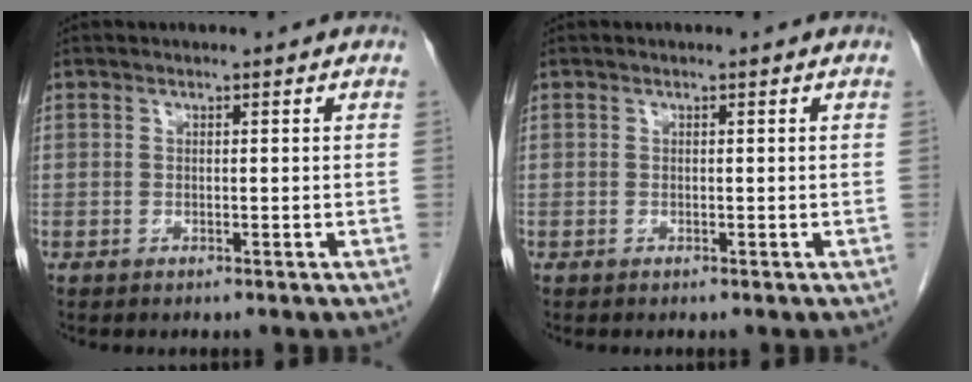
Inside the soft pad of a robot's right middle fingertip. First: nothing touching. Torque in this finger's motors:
{"motor_torque": [0.19, -0.11, 0.05, -0.01]}